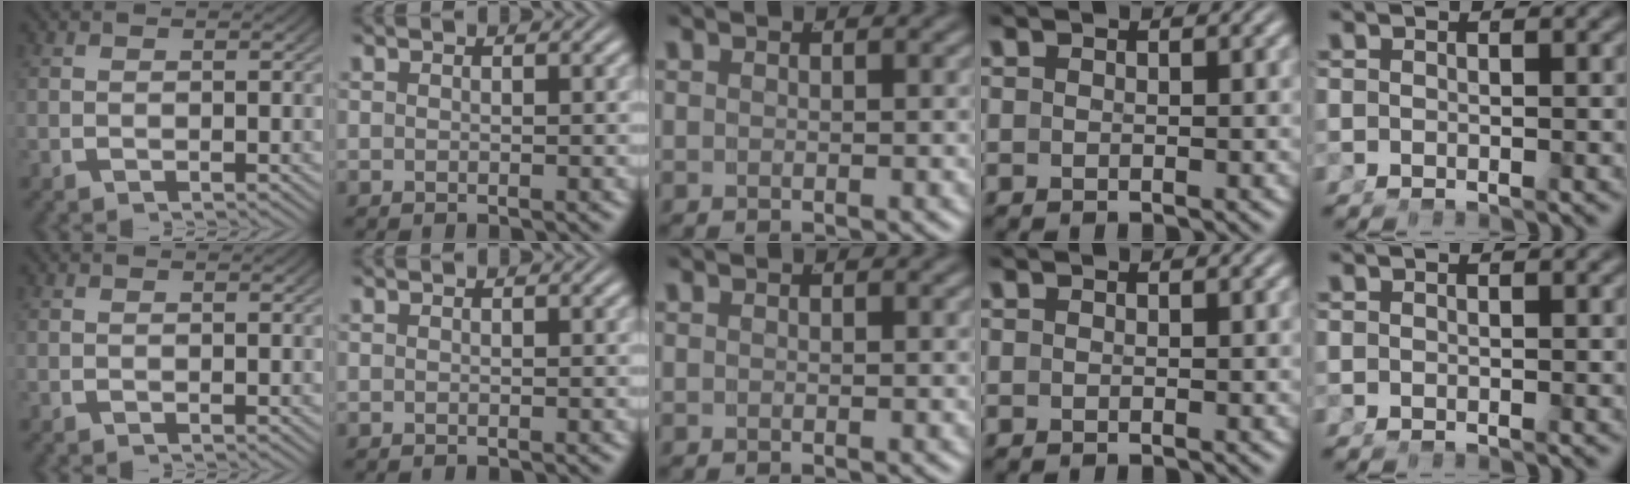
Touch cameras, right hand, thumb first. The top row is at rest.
{}